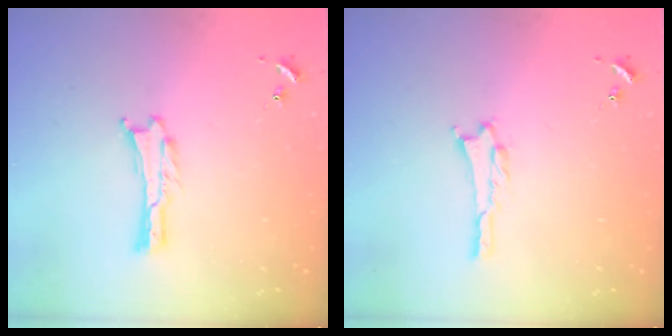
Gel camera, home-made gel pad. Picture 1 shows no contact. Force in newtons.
{"total": 0.6, "press": 0.6, "slide": 0.1}